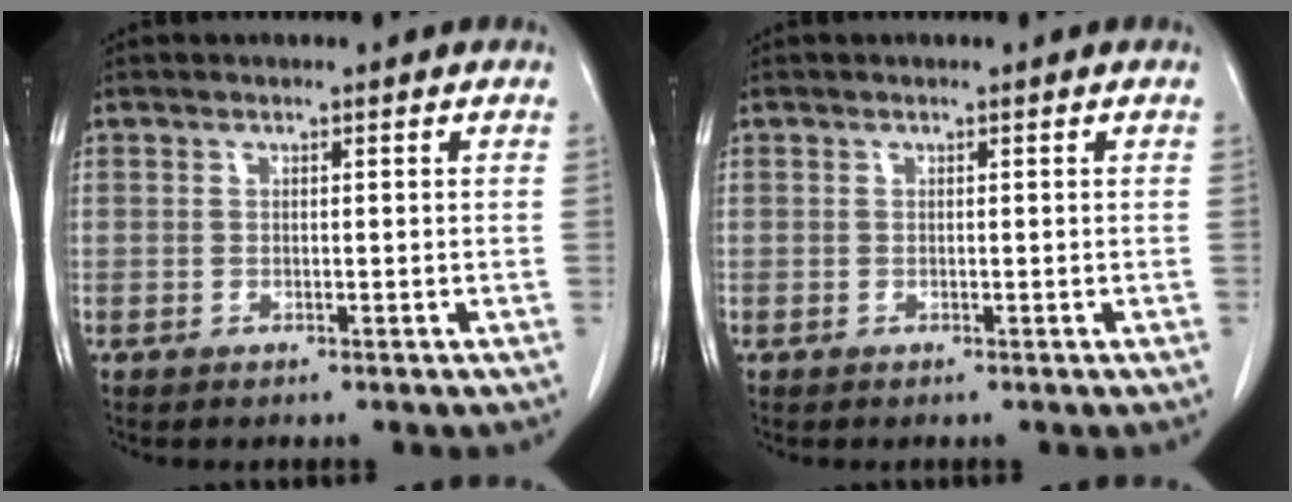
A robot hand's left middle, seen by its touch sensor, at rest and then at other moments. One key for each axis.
{"total": 0.0}